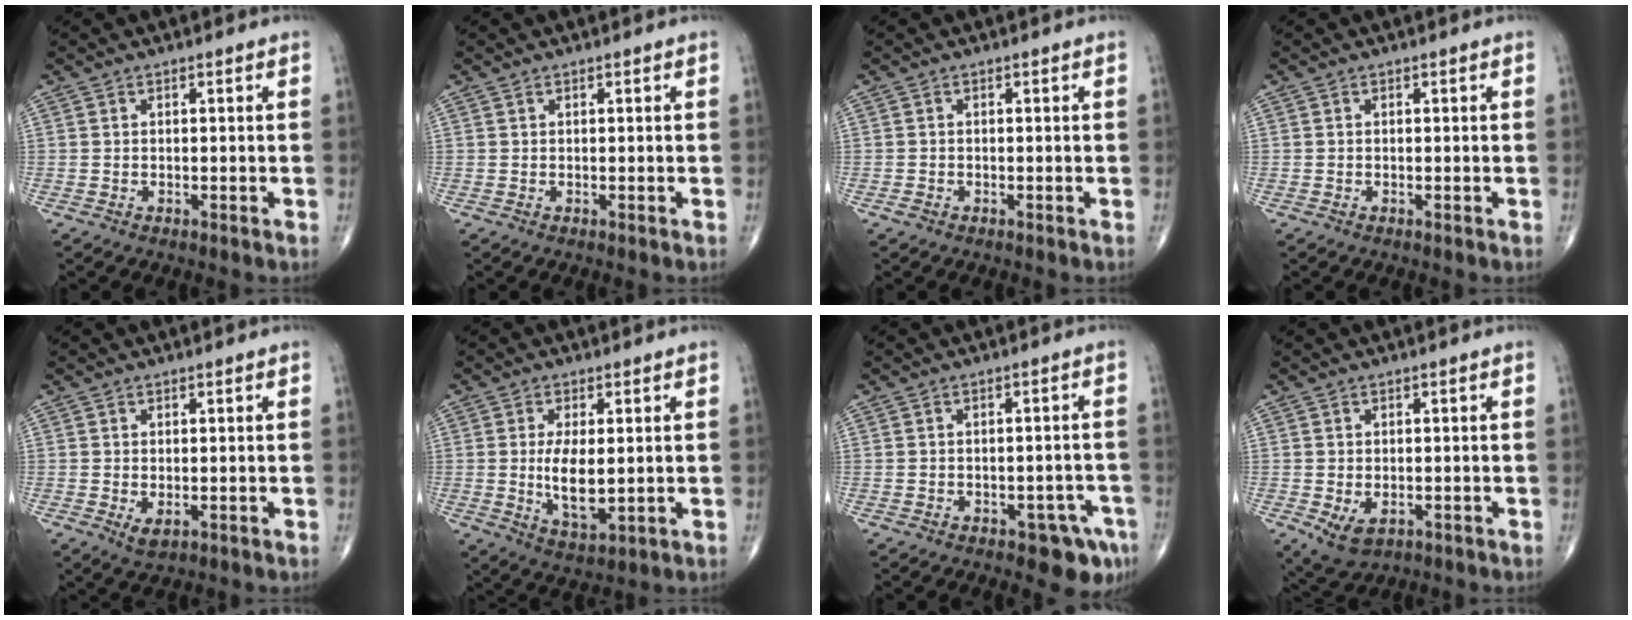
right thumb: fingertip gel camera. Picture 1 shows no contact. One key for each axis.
{"total": 0.0}
{"total": 0.6, "fx": -0.4, "fy": 0.4, "fz": 0.2, "tx": -0.005, "ty": 0.002, "tz": -0.007}
{"total": 0.0}
{"total": 2.1, "fx": -0.3, "fy": 1.1, "fz": 1.7, "tx": -0.028, "ty": -0.003, "tz": 0.002}
{"total": 7.9, "fx": 0.1, "fy": 3.3, "fz": 7.1, "tx": -0.126, "ty": -0.019, "tz": 0.012}
{"total": 6.0, "fx": -3.4, "fy": 2.8, "fz": 4.1, "tx": -0.030, "ty": 0.017, "tz": -0.036}
{"total": 4.9, "fx": -1.3, "fy": 3.1, "fz": 3.5, "tx": -0.059, "ty": -0.005, "tz": -0.007}